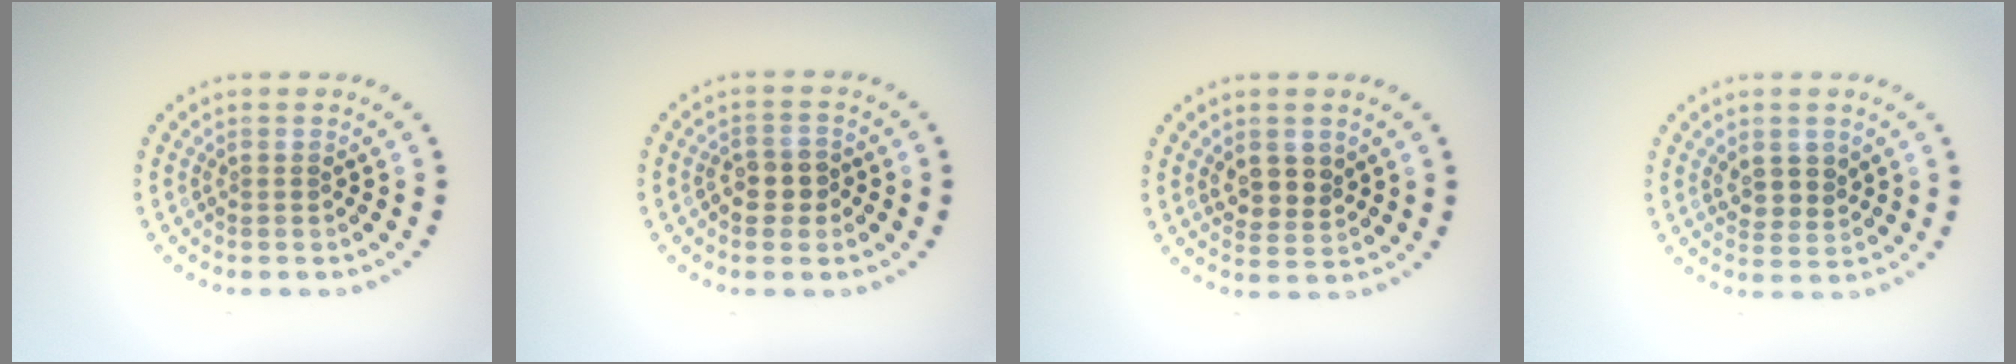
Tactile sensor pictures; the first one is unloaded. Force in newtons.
{"total": 2.0, "press": 1.9, "slide": 0.4}
{"total": 2.7, "press": 2.5, "slide": 1.1}
{"total": 2.5, "press": 2.4, "slide": 0.9}